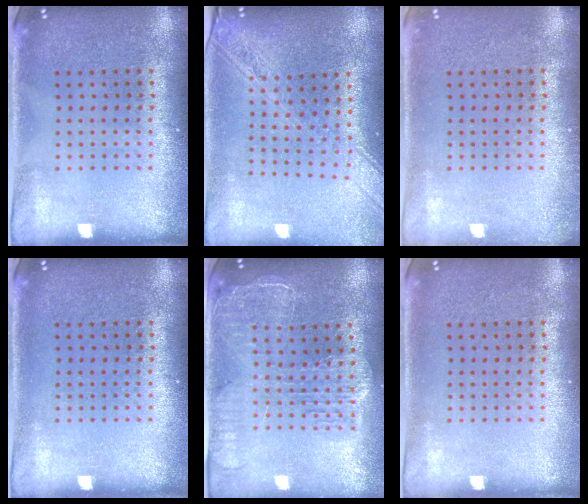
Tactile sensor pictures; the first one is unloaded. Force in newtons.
{"total": 2.3, "press": 1.9, "slide": 1.3}
{"total": 0.9, "press": 0.8, "slide": 0.2}
{"total": 0.0}
{"total": 2.3, "press": 2.0, "slide": 1.1}
{"total": 0.0}